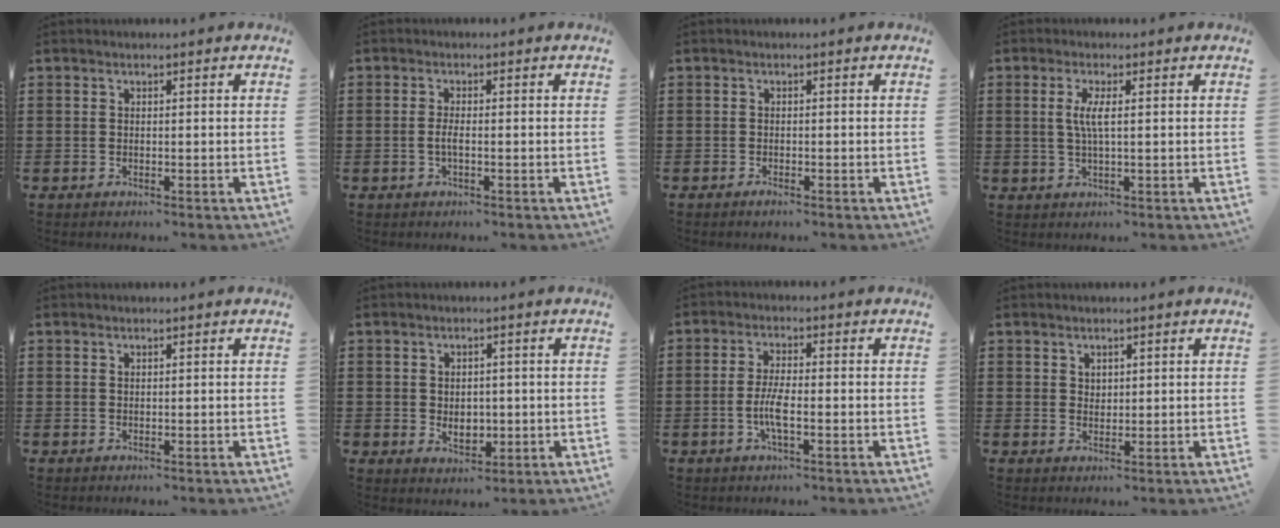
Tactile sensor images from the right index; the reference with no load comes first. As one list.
[{"total": 1.9, "force": [-0.5, 0.2, 1.8], "torque": [-0.041, -0.003, -0.012]}, {"total": 0.8, "force": [-0.7, 0.0, 0.3], "torque": [-0.011, -0.008, -0.012]}, {"total": 3.5, "force": [0.3, 0.4, 3.4], "torque": [-0.074, -0.007, 0.001]}, {"total": 0.0}, {"total": 2.9, "force": [-0.1, 2.3, 1.7], "torque": [-0.030, 0.003, -0.005]}, {"total": 4.5, "force": [-1.3, 1.1, 4.2], "torque": [-0.094, -0.005, -0.029]}, {"total": 1.5, "force": [1.1, 1.0, 0.3], "torque": [-0.008, 0.004, 0.020]}]